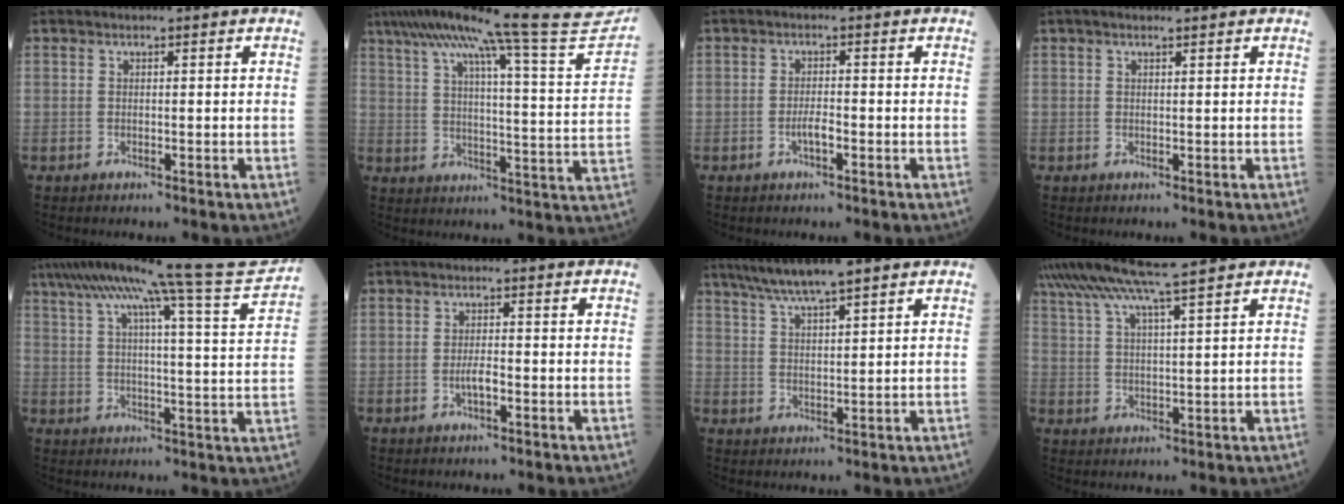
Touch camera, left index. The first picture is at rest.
{"total": 26.9, "force": [23.3, -0.2, 13.4], "torque": [-0.215, -0.046, 0.297]}
{"total": 2.0, "force": [-0.9, 0.4, 1.8], "torque": [-0.033, 0.002, -0.016]}
{"total": 2.0, "force": [1.5, 0.2, 1.3], "torque": [-0.025, 0.019, 0.023]}
{"total": 19.6, "force": [16.8, -1.9, 9.9], "torque": [-0.169, -0.024, 0.224]}
{"total": 2.1, "force": [-0.8, 0.4, 1.9], "torque": [-0.036, 0.001, -0.013]}
{"total": 8.3, "force": [6.5, 0.5, 5.1], "torque": [-0.093, 0.026, 0.113]}
{"total": 11.6, "force": [9.6, -1.1, 6.4], "torque": [-0.119, 0.033, 0.156]}